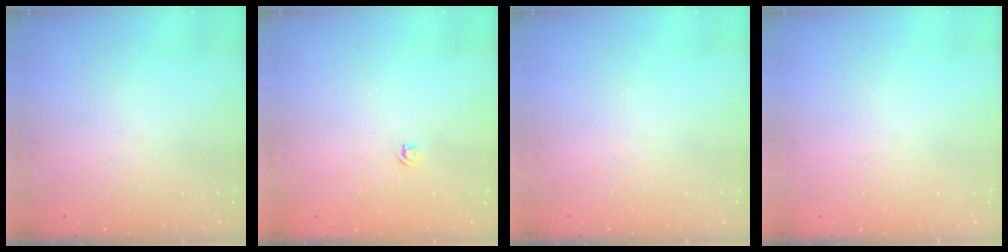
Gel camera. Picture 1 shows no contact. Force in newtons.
{"total": 3.5, "press": 3.4, "slide": 0.5}
{"total": 0.0}
{"total": 0.0}